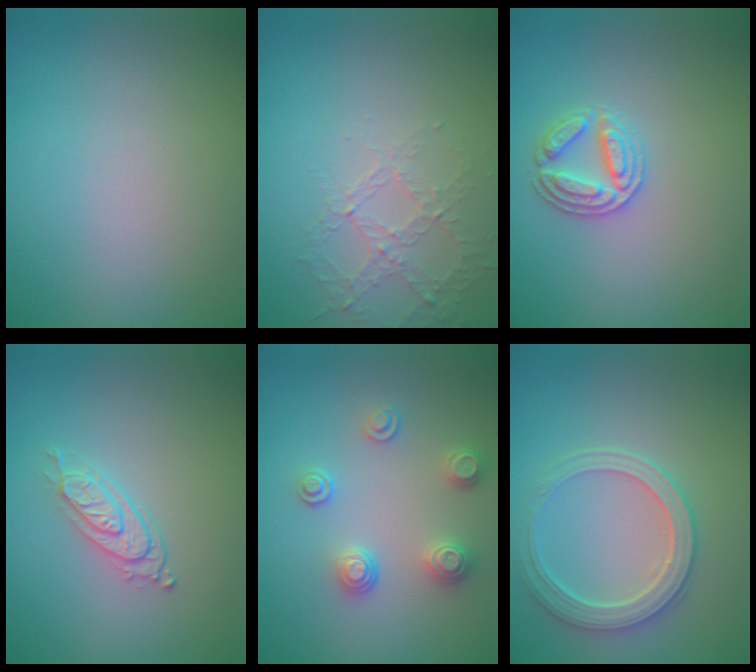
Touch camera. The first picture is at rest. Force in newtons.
{"total": 1.6, "press": 1.1, "slide": 1.2}
{"total": 2.8, "press": 2.8, "slide": 0.2}
{"total": 2.7, "press": 2.1, "slide": 1.7}
{"total": 2.6, "press": 2.6, "slide": 0.6}
{"total": 3.7, "press": 3.3, "slide": 1.7}